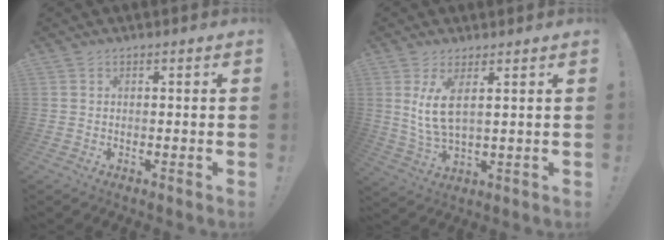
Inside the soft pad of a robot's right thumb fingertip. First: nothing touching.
{"total": 8.3, "force": [3.0, 2.7, 7.3], "torque": [-0.140, -0.022, 0.049]}